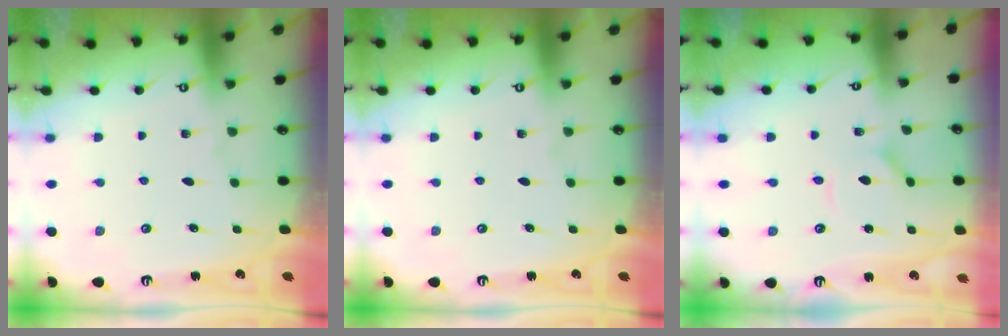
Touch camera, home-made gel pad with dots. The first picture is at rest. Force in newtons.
{"total": 0.0}
{"total": 2.1, "press": 2.1, "slide": 0.3}